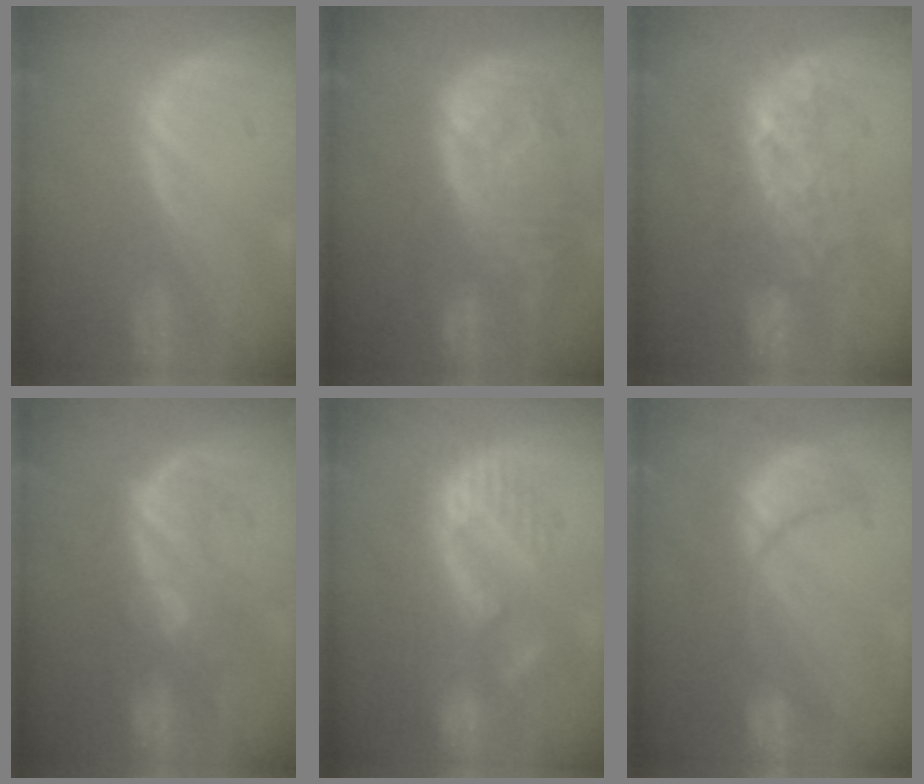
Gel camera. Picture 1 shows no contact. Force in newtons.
{"total": 12.5, "press": 10.9, "slide": 6.2}
{"total": 7.9, "press": 7.6, "slide": 2.2}
{"total": 8.8, "press": 8.2, "slide": 3.2}
{"total": 10.9, "press": 9.7, "slide": 4.8}
{"total": 8.5, "press": 8.4, "slide": 1.3}